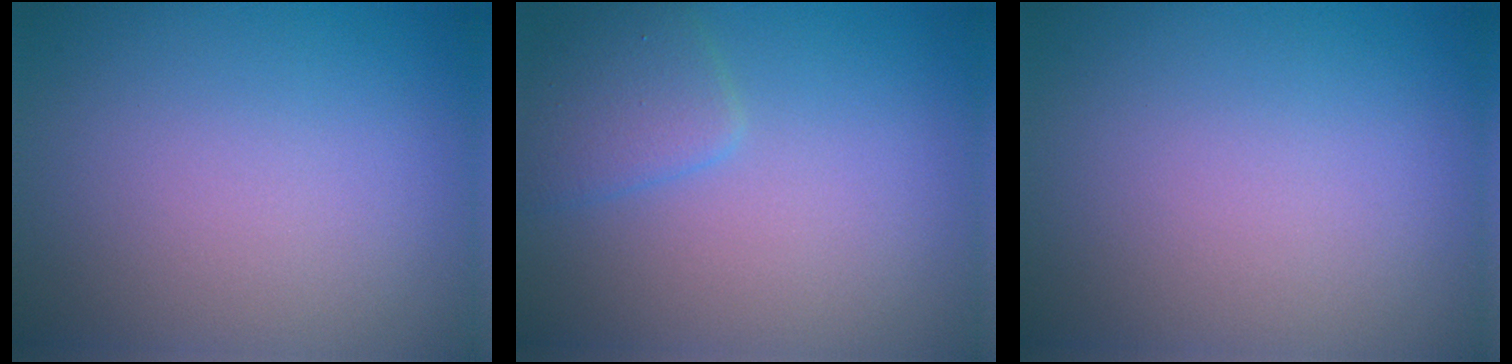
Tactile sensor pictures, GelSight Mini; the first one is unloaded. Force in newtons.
{"total": 2.4, "press": 2.4, "slide": 0.0}
{"total": 0.0}